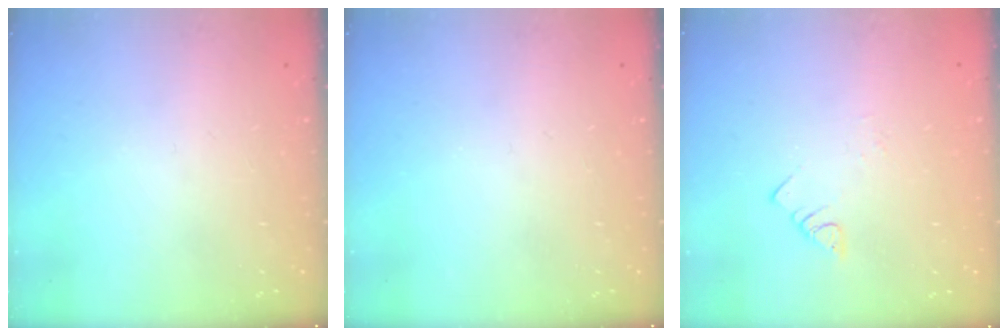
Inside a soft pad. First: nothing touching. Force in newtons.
{"total": 0.0}
{"total": 2.5, "press": 2.5, "slide": 0.4}